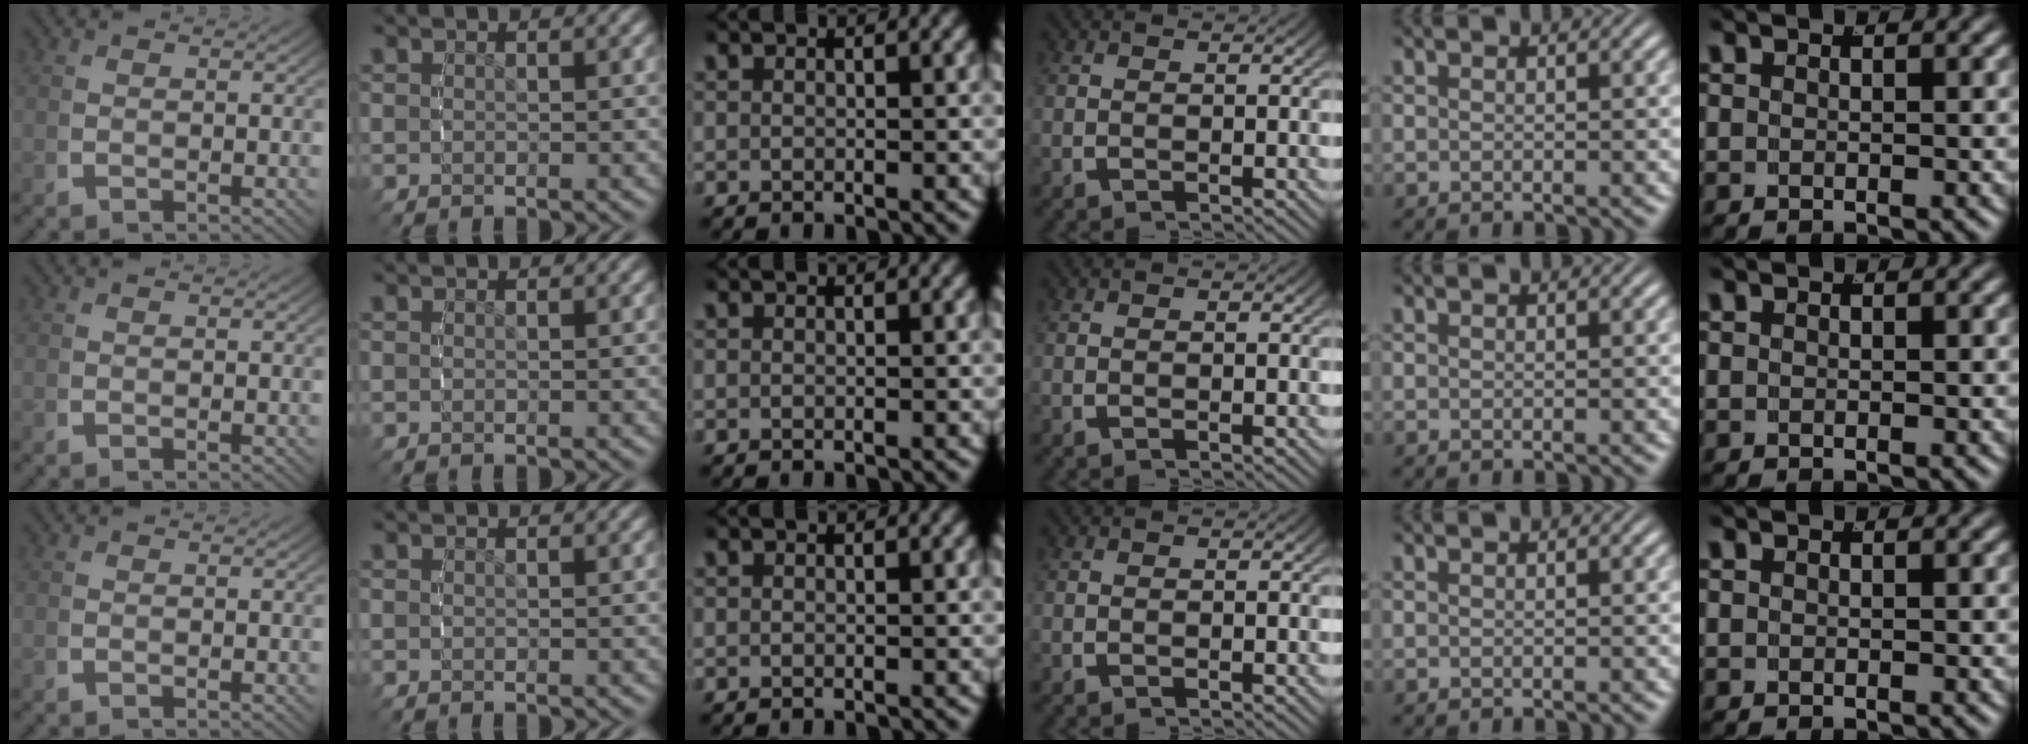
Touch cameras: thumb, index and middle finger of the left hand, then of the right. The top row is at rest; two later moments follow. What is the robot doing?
{"motion": "reach", "object": "button"}